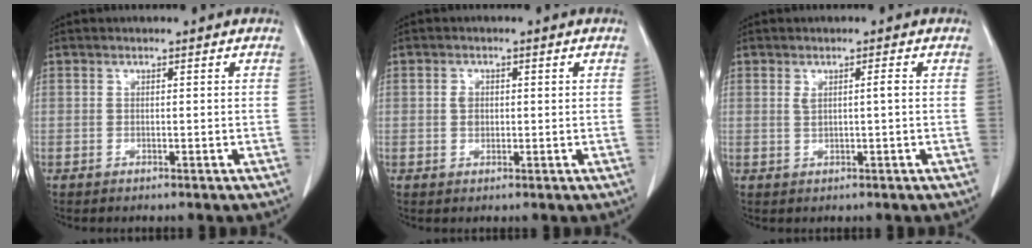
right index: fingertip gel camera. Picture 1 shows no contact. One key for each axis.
{"total": 1.7, "fx": 0.1, "fy": 1.3, "fz": 1.1, "tx": -0.018, "ty": 0.003, "tz": 0.002}
{"total": 1.7, "fx": 0.3, "fy": 0.1, "fz": 1.7, "tx": -0.032, "ty": 0.005, "tz": 0.009}